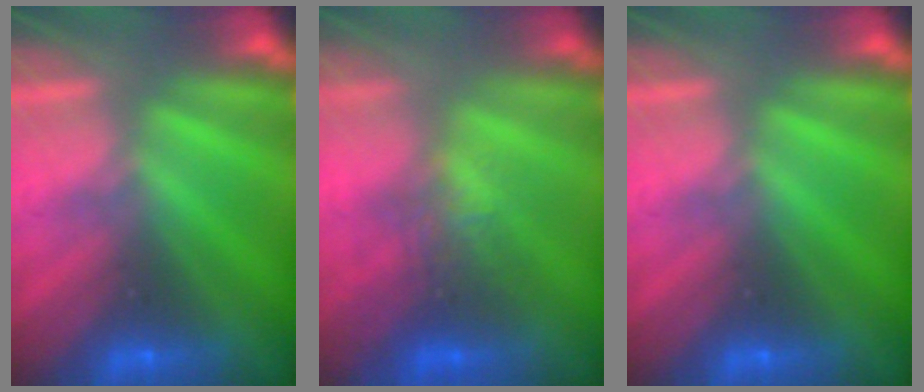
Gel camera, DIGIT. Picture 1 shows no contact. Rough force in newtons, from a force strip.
{"total": 2.6}
{"total": 0.0}